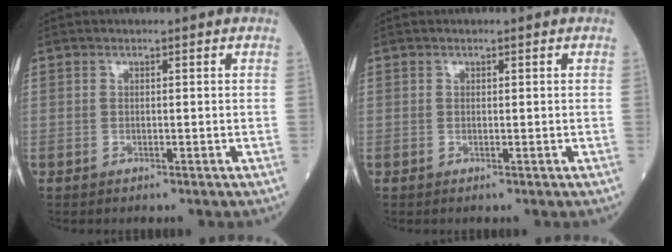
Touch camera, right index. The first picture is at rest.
{"total": 0.0}